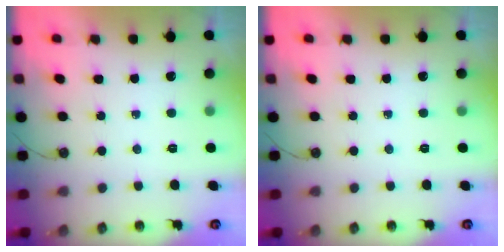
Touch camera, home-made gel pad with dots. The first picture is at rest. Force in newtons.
{"total": 0.0}